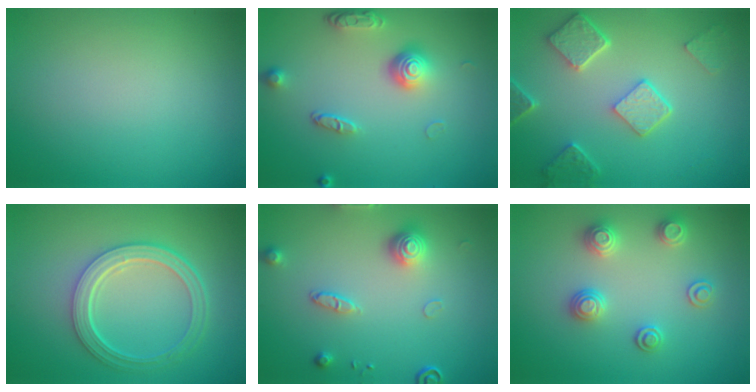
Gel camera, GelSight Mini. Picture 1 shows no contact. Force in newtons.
{"total": 3.8, "press": 2.9, "slide": 2.6}
{"total": 4.9, "press": 3.9, "slide": 3.0}
{"total": 5.2, "press": 3.8, "slide": 3.4}
{"total": 3.0, "press": 2.8, "slide": 1.1}
{"total": 2.9, "press": 2.9, "slide": 0.2}